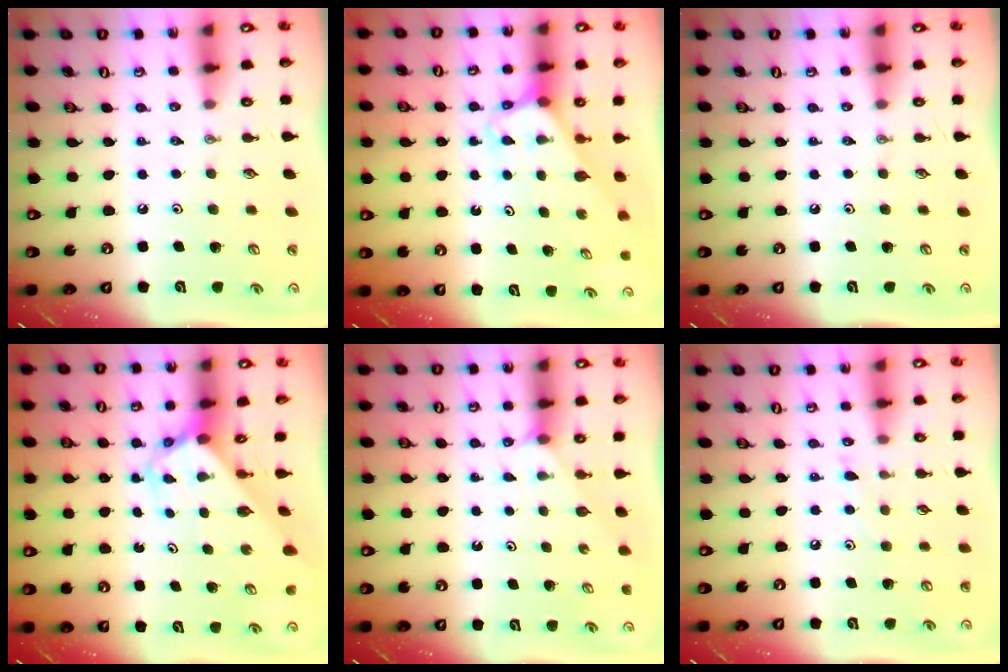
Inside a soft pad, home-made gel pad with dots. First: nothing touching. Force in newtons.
{"total": 3.2, "press": 3.2, "slide": 0.2}
{"total": 0.0}
{"total": 2.6, "press": 2.6, "slide": 0.2}
{"total": 2.1, "press": 2.0, "slide": 0.3}
{"total": 4.8, "press": 4.8, "slide": 0.5}